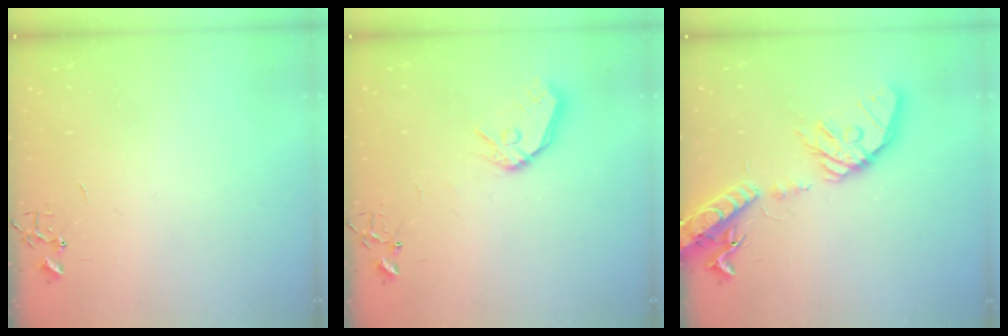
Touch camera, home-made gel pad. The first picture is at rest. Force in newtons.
{"total": 11.3, "press": 11.2, "slide": 1.5}
{"total": 22.7, "press": 22.4, "slide": 3.7}